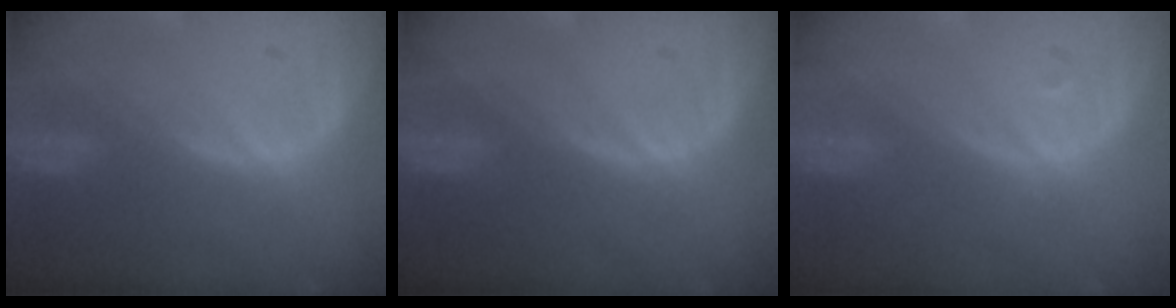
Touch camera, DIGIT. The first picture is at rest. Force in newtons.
{"total": 0.0}
{"total": 0.7, "press": 0.5, "slide": 0.5}